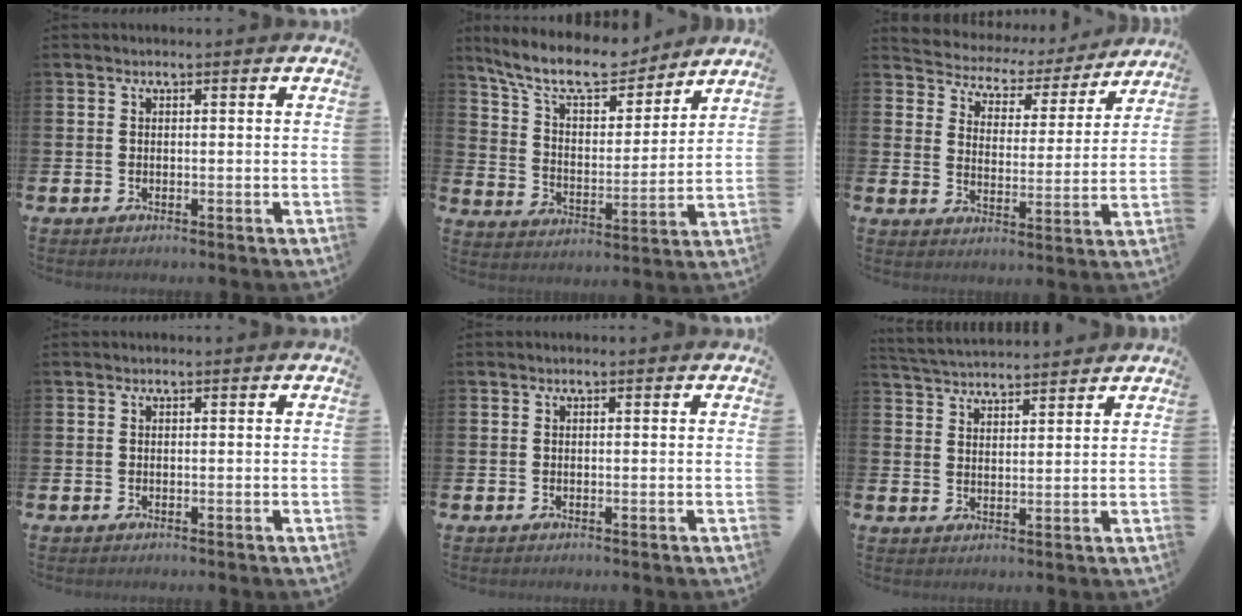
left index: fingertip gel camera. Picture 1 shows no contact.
{"total": 10.8, "force": [9.6, 3.0, 3.9], "torque": [-0.100, -0.062, 0.168]}
{"total": 4.8, "force": [4.3, 2.1, -0.1], "torque": [-0.019, -0.044, 0.068]}
{"total": 0.0}
{"total": 0.0}
{"total": 4.0, "force": [4.0, 0.3, 0.0], "torque": [-0.019, -0.021, 0.073]}